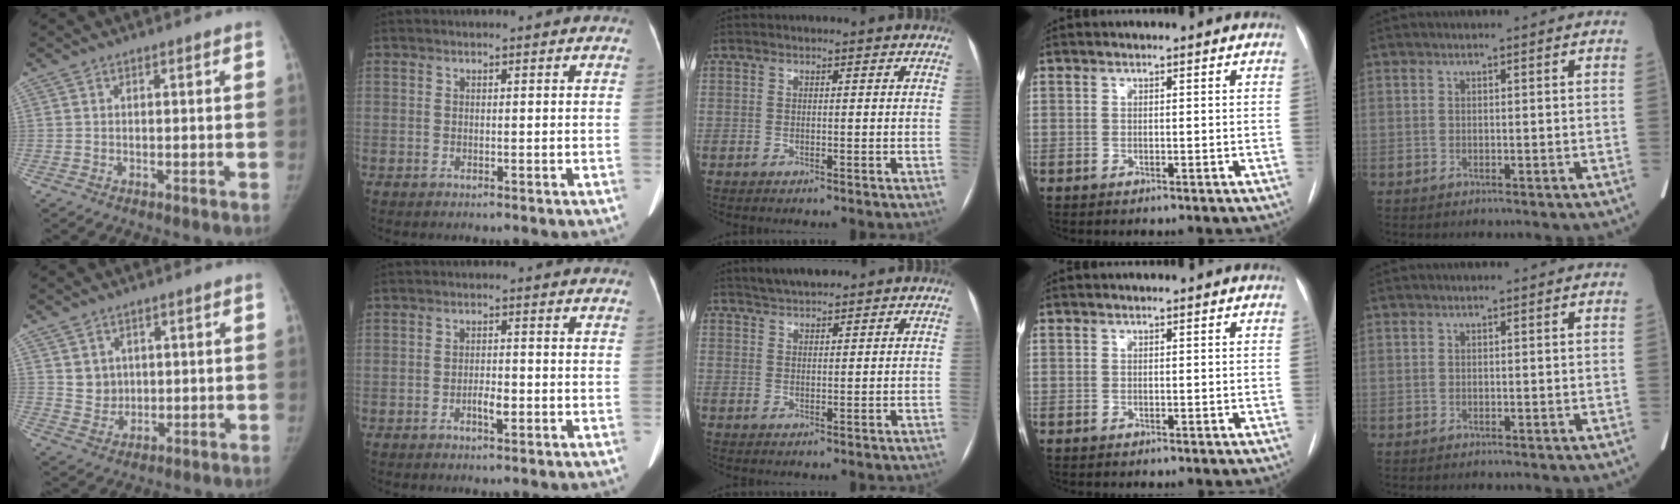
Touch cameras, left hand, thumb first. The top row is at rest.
{"thumb": {"total": 4.6, "force": [1.4, 4.1, 1.4], "torque": [-0.003, -0.011, 0.036]}, "index": {"total": 2.2, "force": [-0.9, 0.7, 1.9], "torque": [-0.032, 0.002, -0.014]}, "middle": {"total": 4.2, "force": [3.8, 0.7, 1.6], "torque": [-0.033, 0.020, 0.067]}}